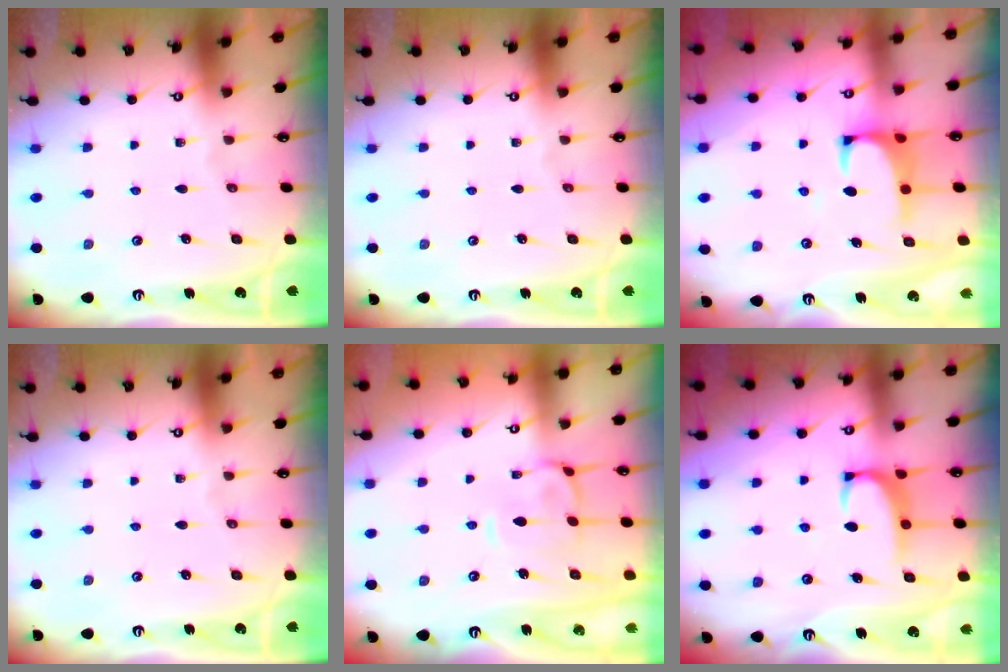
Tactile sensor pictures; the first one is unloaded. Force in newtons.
{"total": 0.0}
{"total": 1.6, "press": 1.3, "slide": 0.9}
{"total": 0.0}
{"total": 3.1, "press": 2.8, "slide": 1.1}
{"total": 2.2, "press": 2.1, "slide": 0.7}